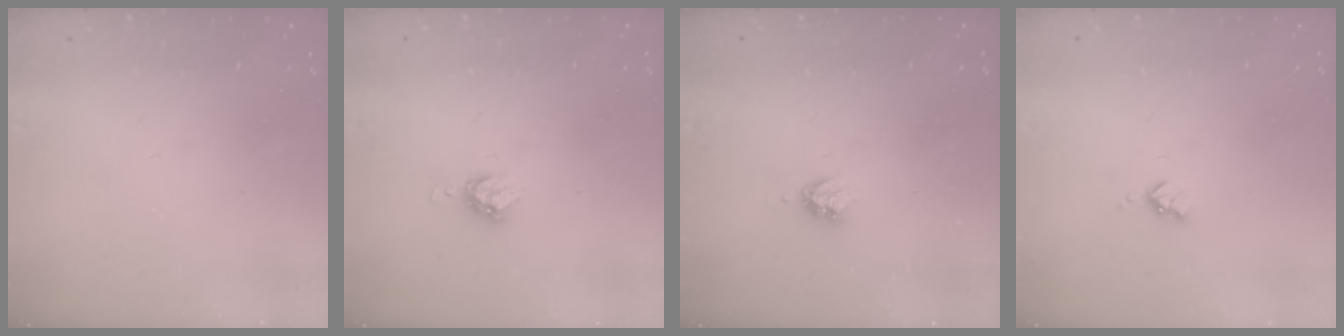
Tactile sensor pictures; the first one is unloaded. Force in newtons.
{"total": 5.1, "press": 5.1, "slide": 0.7}
{"total": 3.6, "press": 3.5, "slide": 0.5}
{"total": 3.0, "press": 3.0, "slide": 0.3}